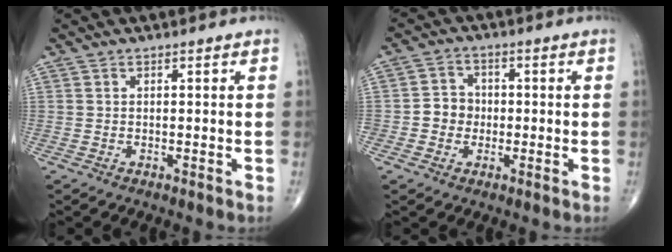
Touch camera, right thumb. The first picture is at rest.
{"total": 5.1, "force": [-0.7, 4.7, 2.0], "torque": [-0.008, 0.013, -0.020]}